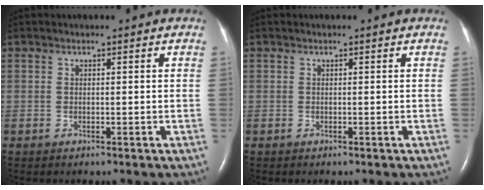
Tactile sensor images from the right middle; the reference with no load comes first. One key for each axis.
{"total": 0.0}